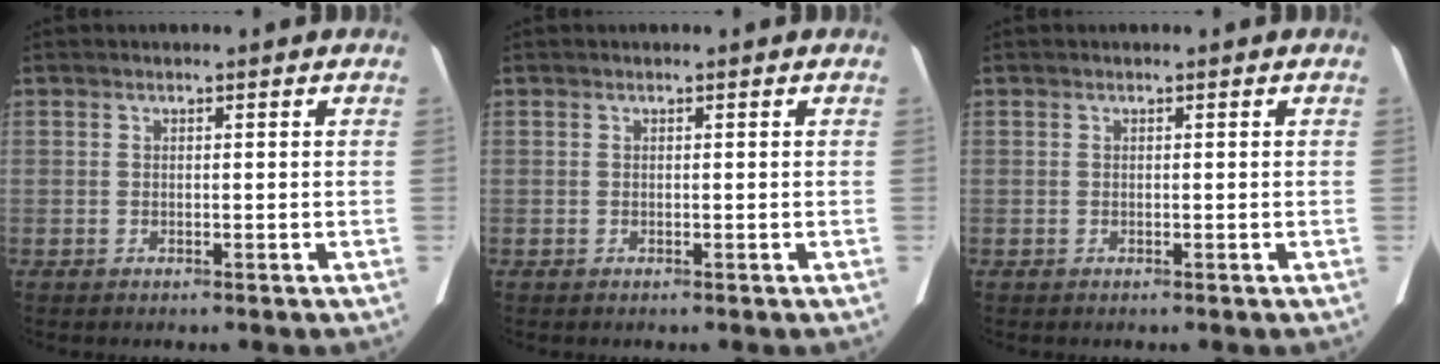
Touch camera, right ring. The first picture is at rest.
{"total": 0.0}
{"total": 0.0}